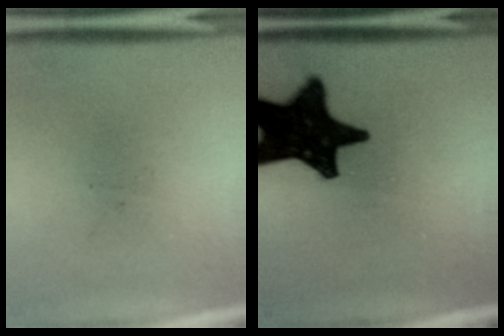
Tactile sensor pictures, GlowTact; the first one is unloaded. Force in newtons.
{"total": 18.2}